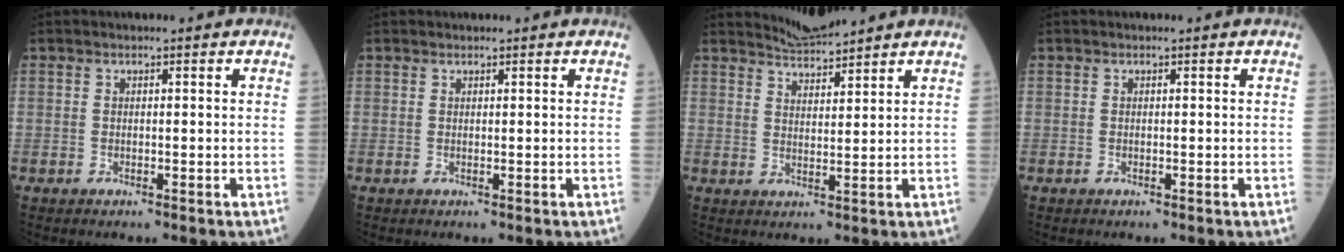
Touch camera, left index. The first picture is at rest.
{"total": 0.0}
{"total": 3.7, "force": [3.7, -0.5, -0.1], "torque": [-0.006, 0.003, 0.072]}
{"total": 0.0}